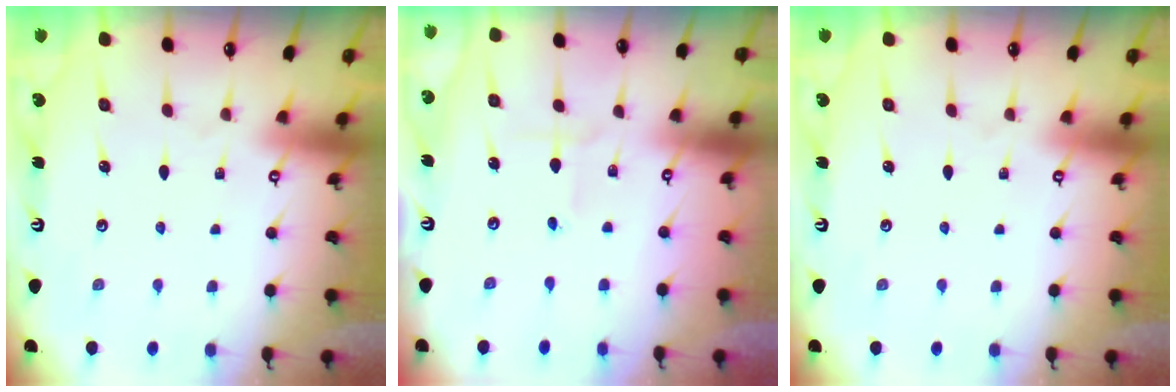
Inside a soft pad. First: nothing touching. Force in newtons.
{"total": 1.8, "press": 1.8, "slide": 0.1}
{"total": 0.0}